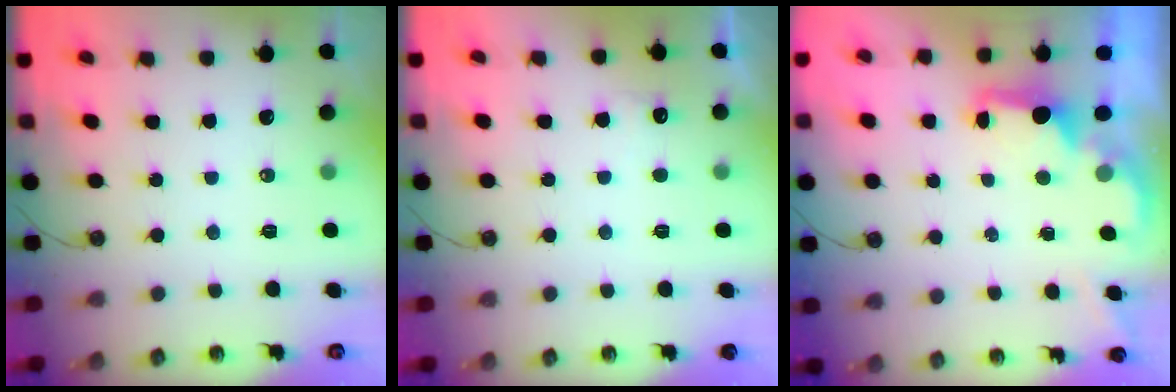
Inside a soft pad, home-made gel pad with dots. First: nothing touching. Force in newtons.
{"total": 3.8, "press": 3.7, "slide": 1.1}
{"total": 1.9, "press": 1.8, "slide": 0.8}